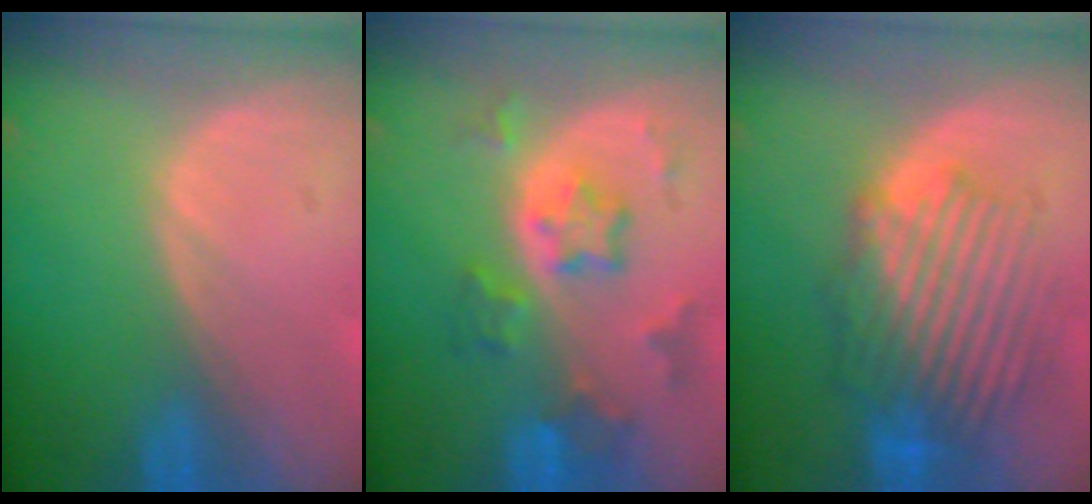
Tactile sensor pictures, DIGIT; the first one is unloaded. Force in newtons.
{"total": 7.2, "press": 6.4, "slide": 3.2}
{"total": 9.0, "press": 8.6, "slide": 2.6}